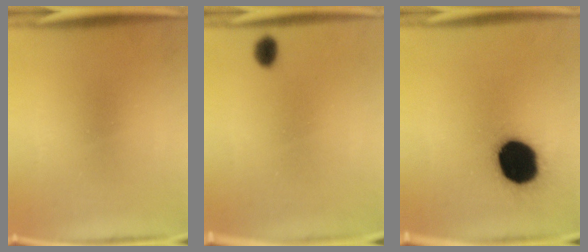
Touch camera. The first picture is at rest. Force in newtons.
{"total": 1.7}
{"total": 19.0}